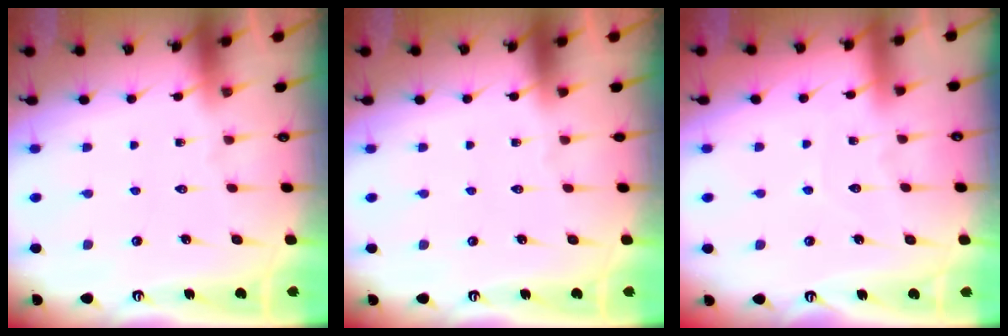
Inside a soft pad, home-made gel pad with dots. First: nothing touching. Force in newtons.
{"total": 0.0}
{"total": 3.8, "press": 3.8, "slide": 0.4}